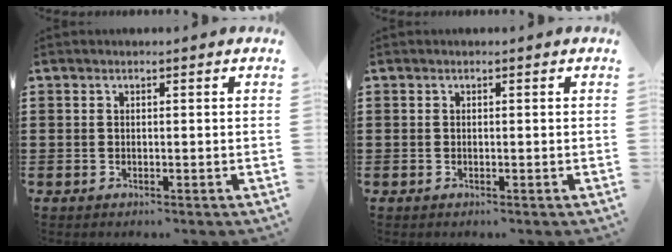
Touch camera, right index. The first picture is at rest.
{"total": 0.0}